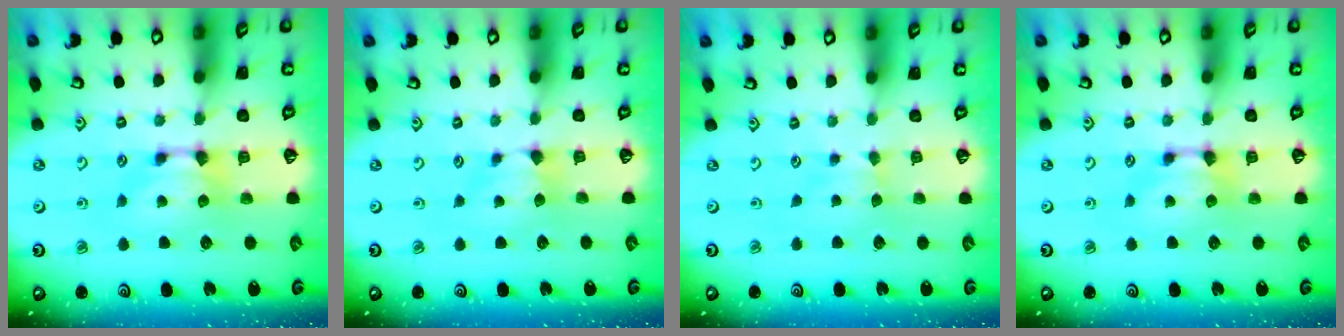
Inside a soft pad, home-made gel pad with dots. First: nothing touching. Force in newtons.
{"total": 0.9, "press": 0.8, "slide": 0.5}
{"total": 1.7, "press": 1.6, "slide": 0.5}
{"total": 0.0}